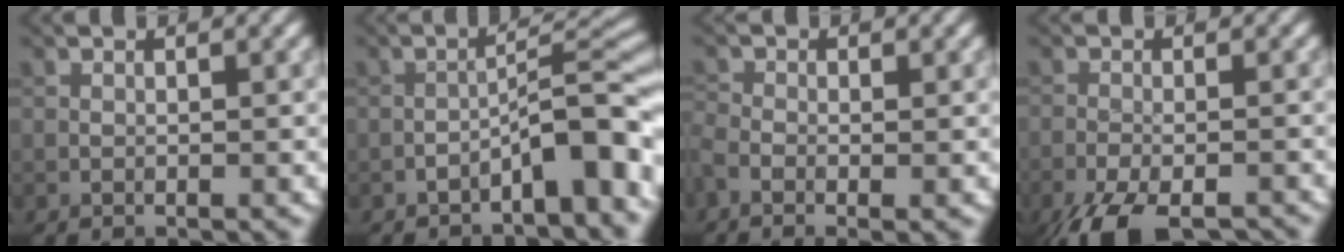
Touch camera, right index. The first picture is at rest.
{"total": 5.6, "force": [-3.3, 1.1, 4.5], "torque": [-0.065, 0.028, -0.051]}
{"total": 2.3, "force": [-1.0, 1.0, 1.8], "torque": [-0.045, -0.008, -0.018]}
{"total": 7.6, "force": [-5.8, 2.2, 4.3], "torque": [-0.078, -0.034, -0.095]}